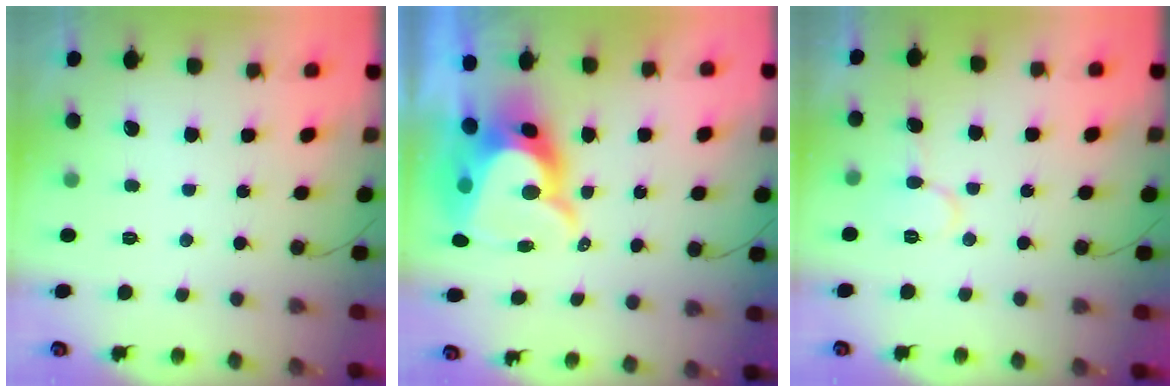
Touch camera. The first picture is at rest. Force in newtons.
{"total": 14.7, "press": 14.7, "slide": 1.0}
{"total": 6.4, "press": 6.4, "slide": 0.5}